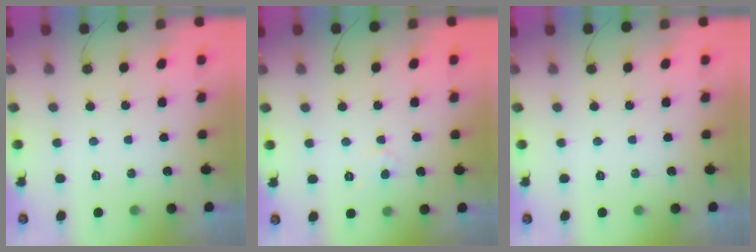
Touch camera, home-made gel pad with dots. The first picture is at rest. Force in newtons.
{"total": 2.9, "press": 2.9, "slide": 0.2}
{"total": 0.0}